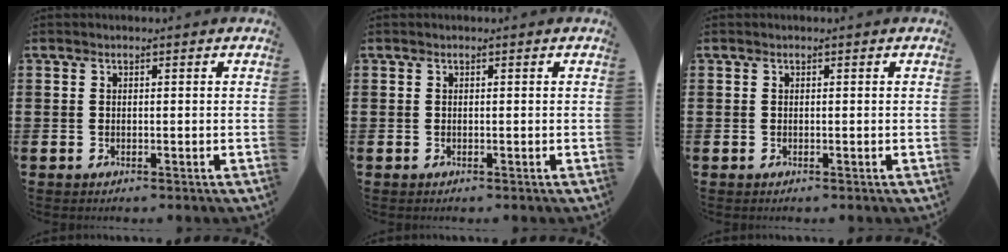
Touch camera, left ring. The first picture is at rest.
{"total": 0.0}
{"total": 0.0}